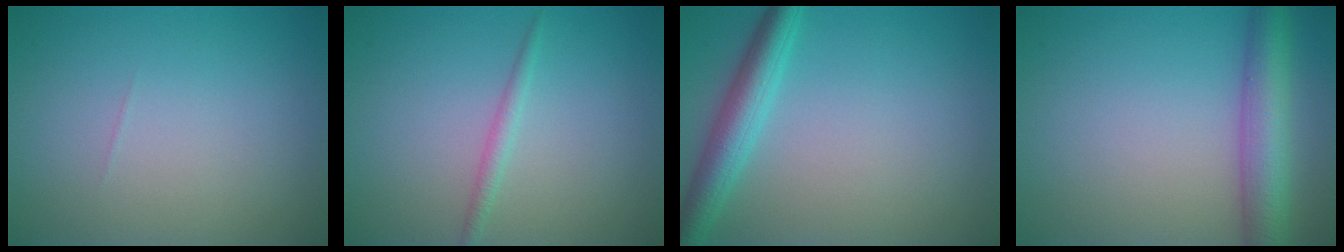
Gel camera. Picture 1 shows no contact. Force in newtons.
{"total": 1.2, "press": 1.2, "slide": 0.1}
{"total": 4.0, "press": 4.0, "slide": 0.1}
{"total": 5.3, "press": 5.3, "slide": 0.2}